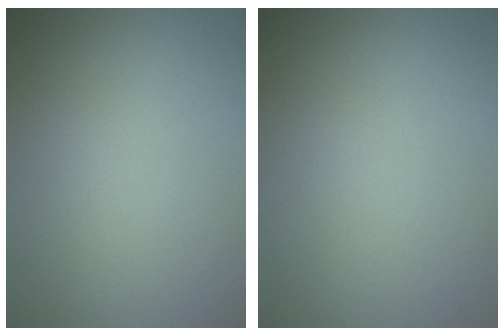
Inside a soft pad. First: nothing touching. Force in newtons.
{"total": 0.0}